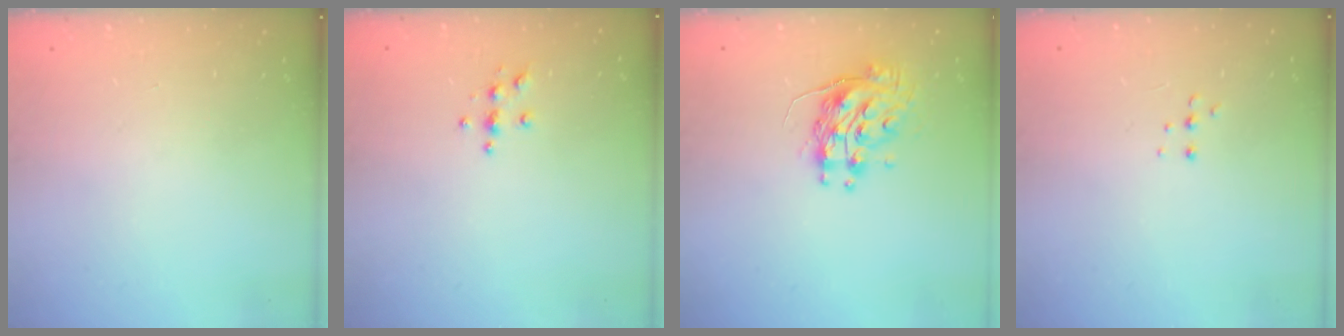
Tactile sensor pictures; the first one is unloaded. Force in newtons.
{"total": 3.9, "press": 3.8, "slide": 0.4}
{"total": 9.8, "press": 9.8, "slide": 0.7}
{"total": 4.0, "press": 3.9, "slide": 0.8}